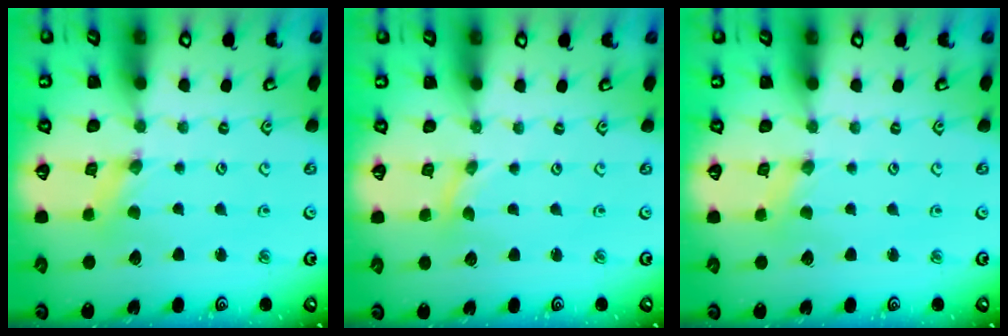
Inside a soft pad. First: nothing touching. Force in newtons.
{"total": 0.0}
{"total": 0.0}